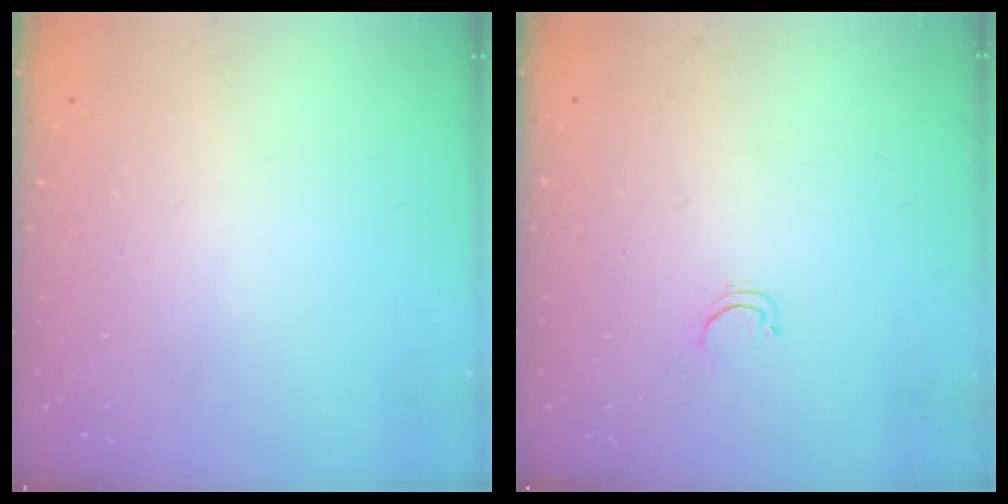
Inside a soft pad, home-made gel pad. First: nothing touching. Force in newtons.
{"total": 2.6, "press": 2.5, "slide": 0.4}